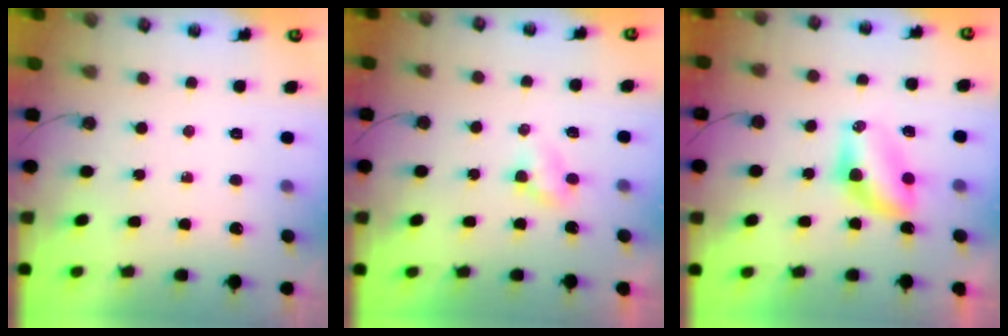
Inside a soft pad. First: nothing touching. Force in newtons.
{"total": 2.8, "press": 2.8, "slide": 0.3}
{"total": 8.2, "press": 7.3, "slide": 3.8}